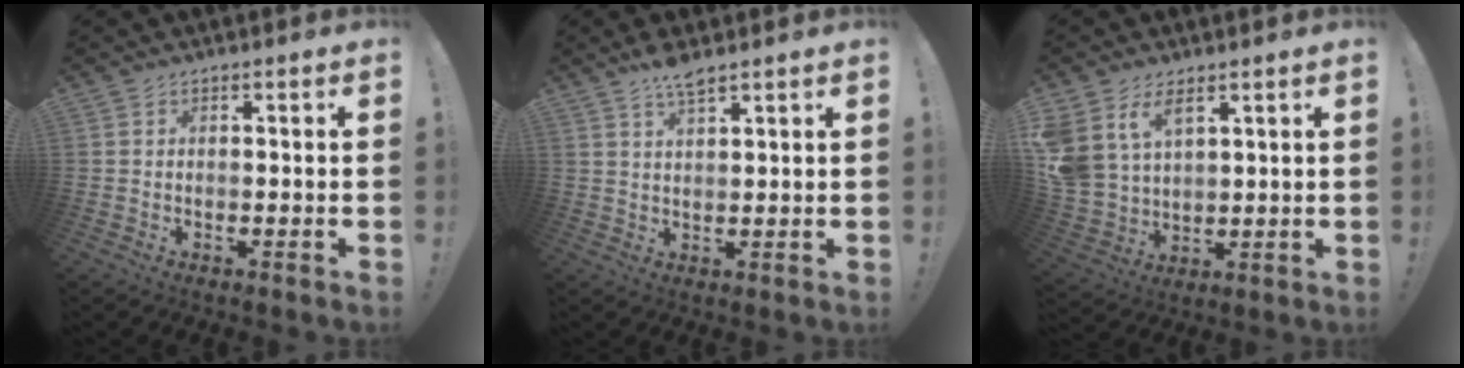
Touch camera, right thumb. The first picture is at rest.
{"total": 5.0, "force": [4.0, 0.9, 2.9], "torque": [-0.051, -0.020, 0.068]}
{"total": 9.8, "force": [5.9, 6.2, 4.8], "torque": [-0.114, -0.030, 0.121]}